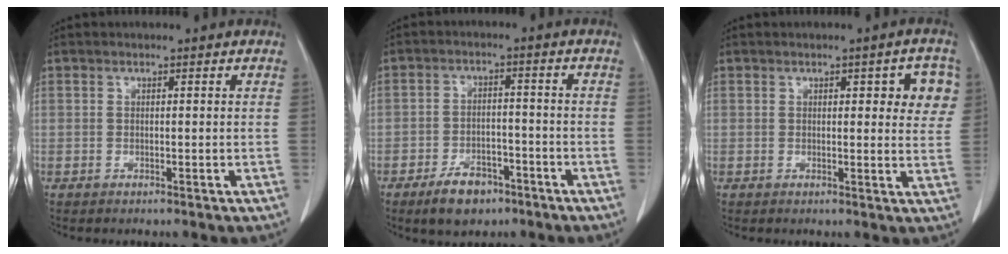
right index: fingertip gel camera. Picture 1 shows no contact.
{"total": 7.3, "force": [-4.8, 3.9, 3.9], "torque": [-0.070, 0.005, -0.074]}
{"total": 6.8, "force": [2.2, 2.5, 5.9], "torque": [-0.063, 0.013, 0.026]}